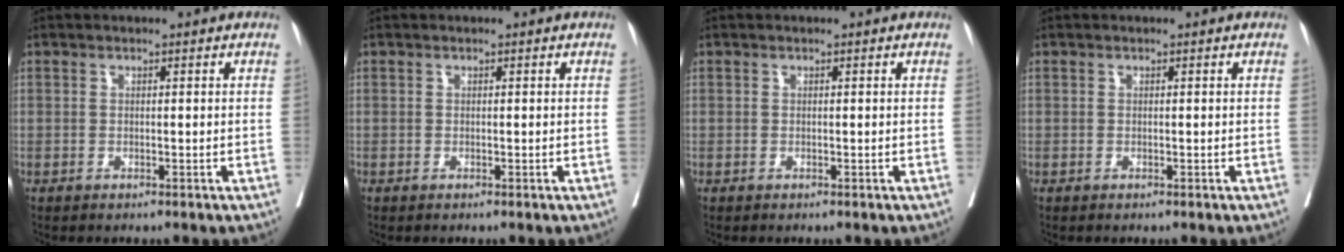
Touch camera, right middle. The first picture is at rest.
{"total": 0.0}
{"total": 0.0}
{"total": 0.0}